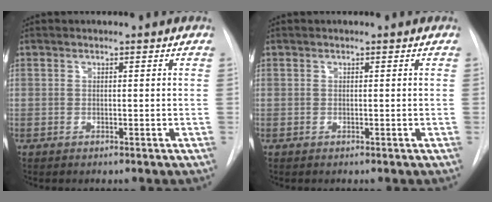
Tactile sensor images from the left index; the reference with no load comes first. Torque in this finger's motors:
{"motor_torque": [0.00, 0.01, 0.00, 0.00]}